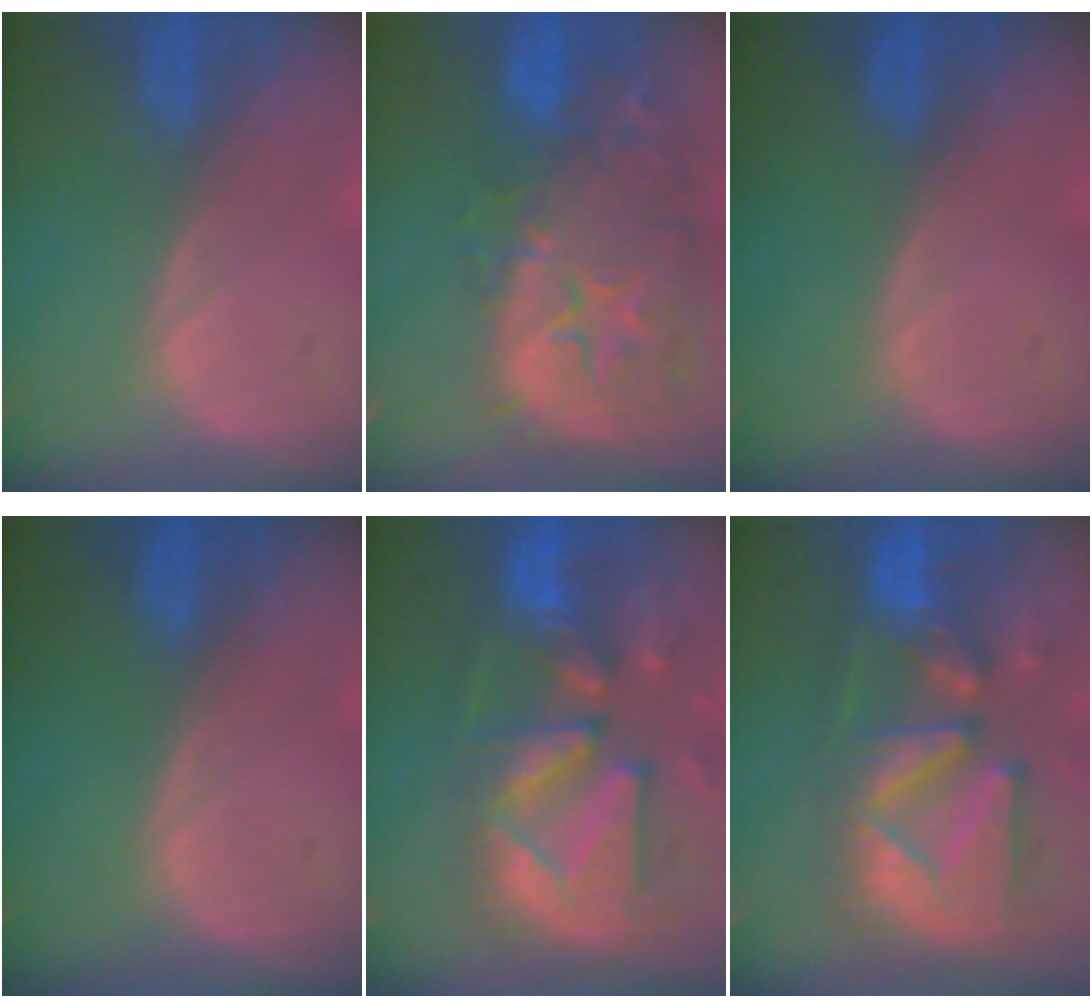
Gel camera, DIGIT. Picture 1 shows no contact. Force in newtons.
{"total": 14.5, "press": 11.7, "slide": 8.5}
{"total": 0.0}
{"total": 0.0}
{"total": 13.3, "press": 11.4, "slide": 6.8}
{"total": 12.9, "press": 11.2, "slide": 6.3}